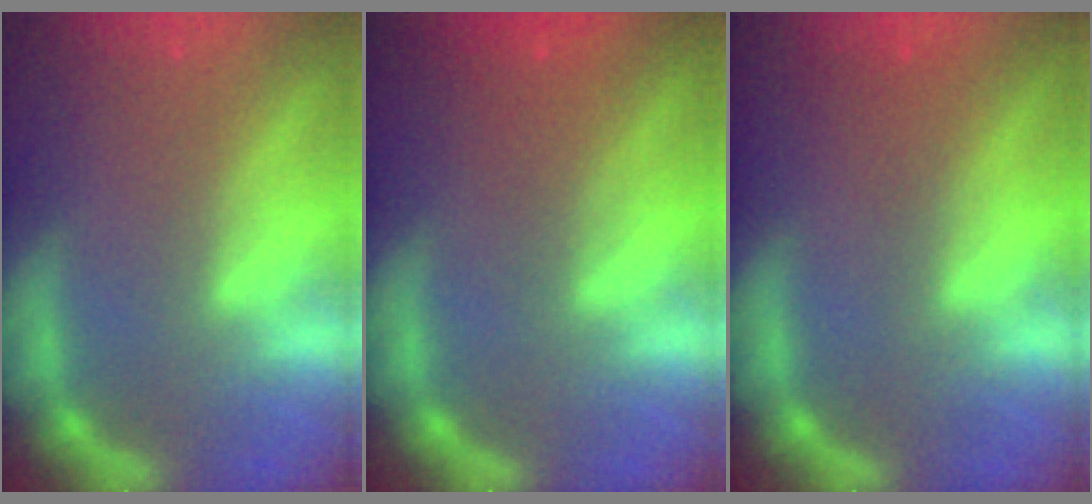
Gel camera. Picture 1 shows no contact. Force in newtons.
{"total": 2.4}
{"total": 1.0}